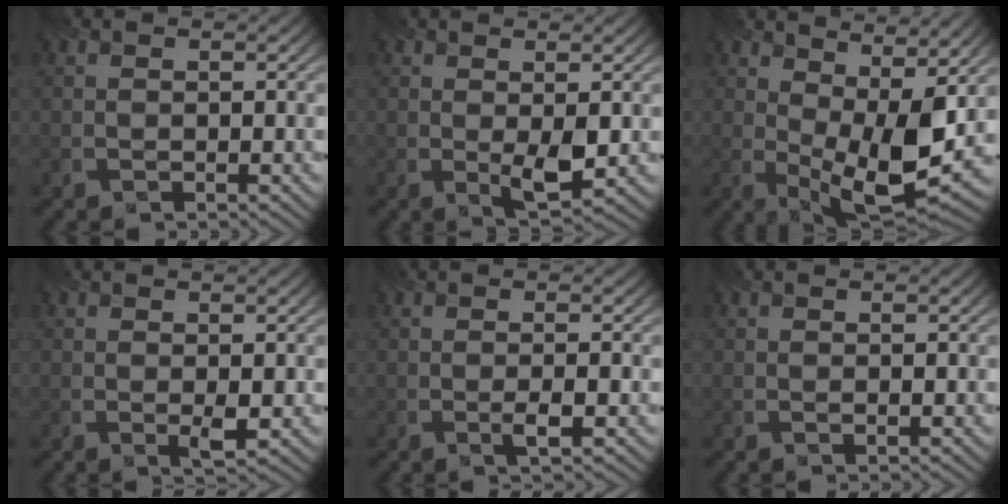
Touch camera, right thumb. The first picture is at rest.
{"total": 3.3, "force": [0.1, 1.2, 3.1], "torque": [-0.061, -0.010, 0.008]}
{"total": 11.4, "force": [3.2, 5.2, 9.6], "torque": [-0.166, -0.015, 0.061]}
{"total": 1.8, "force": [0.1, 0.5, 1.7], "torque": [-0.033, -0.007, 0.005]}
{"total": 1.8, "force": [-0.3, 0.3, 1.7], "torque": [-0.031, -0.002, -0.005]}
{"total": 0.6, "force": [0.2, 0.2, 0.5], "torque": [-0.009, -0.002, 0.003]}